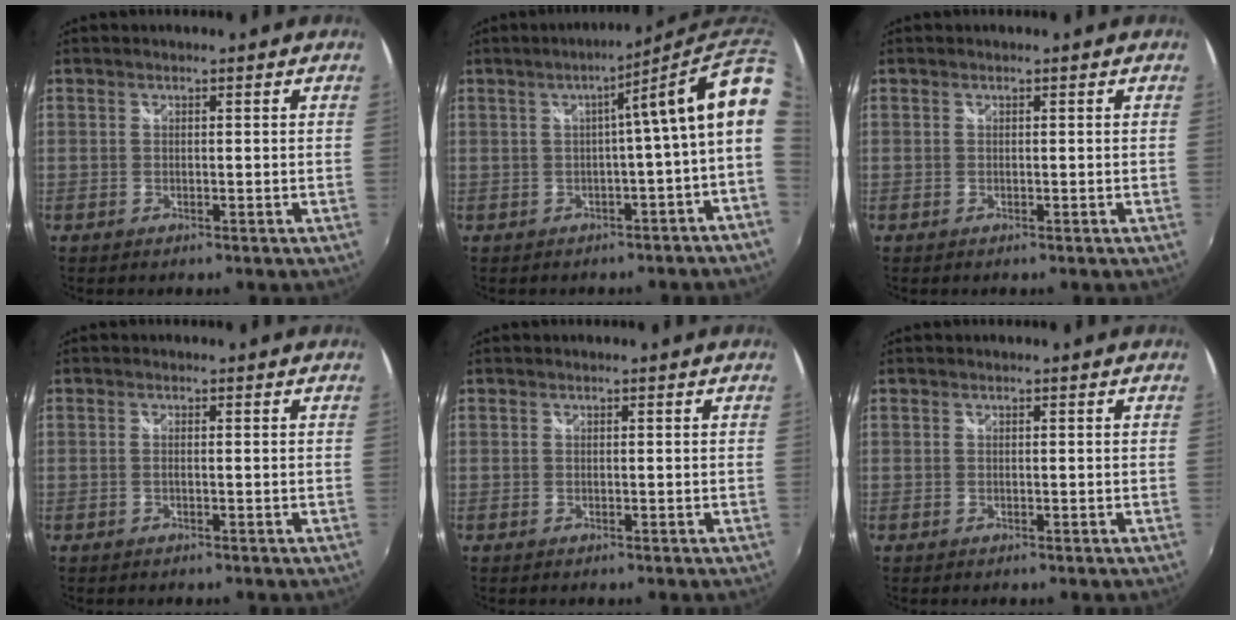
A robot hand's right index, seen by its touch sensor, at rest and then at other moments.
{"total": 9.0, "force": [5.1, -0.1, 7.5], "torque": [-0.098, 0.010, 0.063]}
{"total": 0.0}
{"total": 0.7, "force": [-0.2, -0.2, 0.7], "torque": [-0.010, 0.006, -0.002]}
{"total": 0.0}
{"total": 0.0}